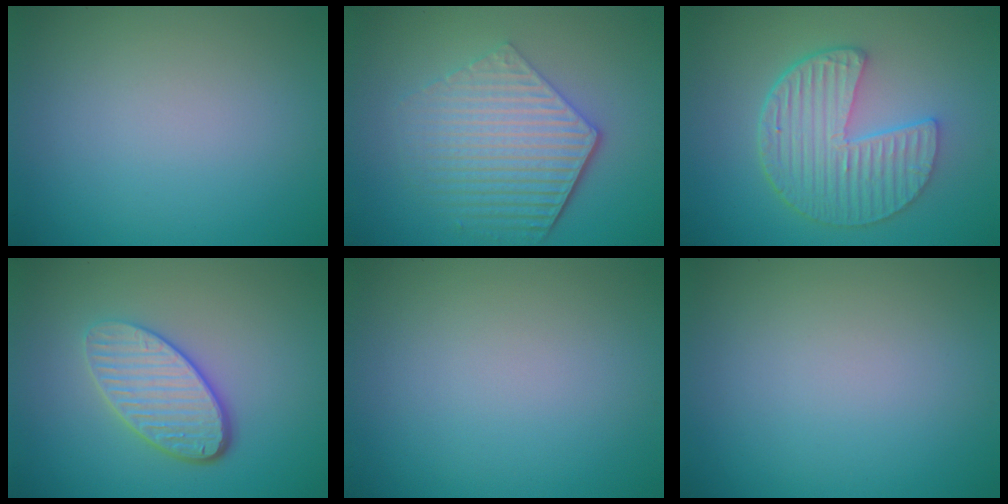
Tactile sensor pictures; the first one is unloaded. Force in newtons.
{"total": 6.2, "press": 4.5, "slide": 4.2}
{"total": 6.6, "press": 4.8, "slide": 4.4}
{"total": 4.7, "press": 3.5, "slide": 3.1}
{"total": 0.0}
{"total": 0.0}